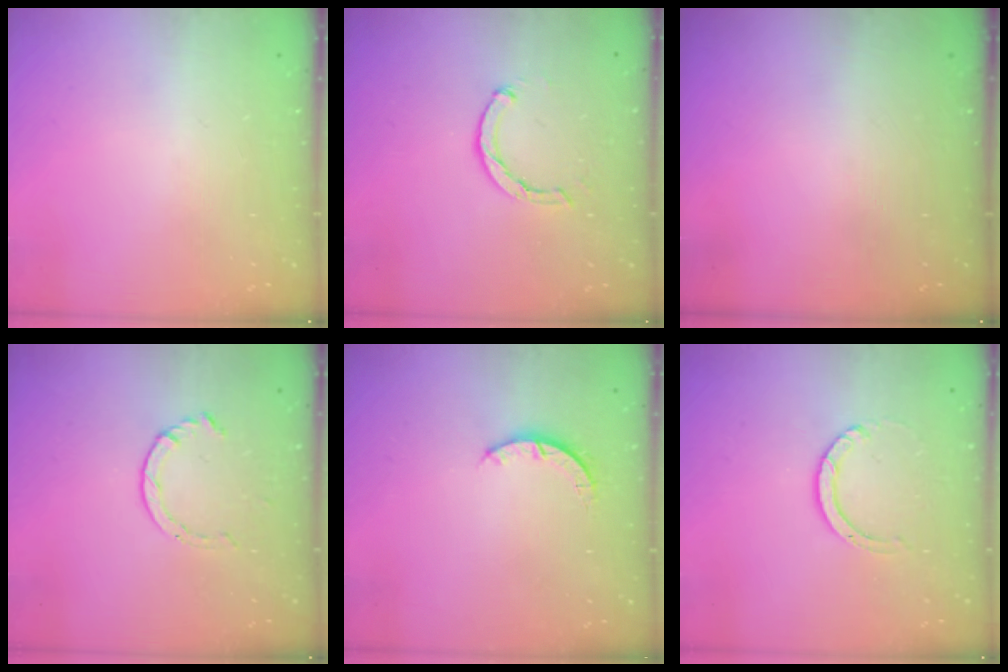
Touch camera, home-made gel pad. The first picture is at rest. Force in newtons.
{"total": 2.1, "press": 2.1, "slide": 0.3}
{"total": 0.0}
{"total": 3.5, "press": 3.5, "slide": 0.4}
{"total": 2.7, "press": 2.7, "slide": 0.4}
{"total": 4.0, "press": 4.0, "slide": 0.2}